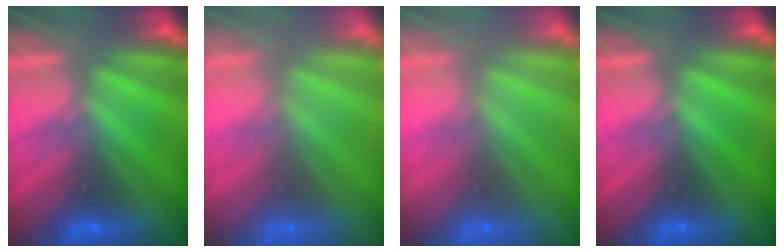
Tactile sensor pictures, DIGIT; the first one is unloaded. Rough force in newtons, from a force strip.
{"total": 3.1}
{"total": 3.1}
{"total": 0.0}